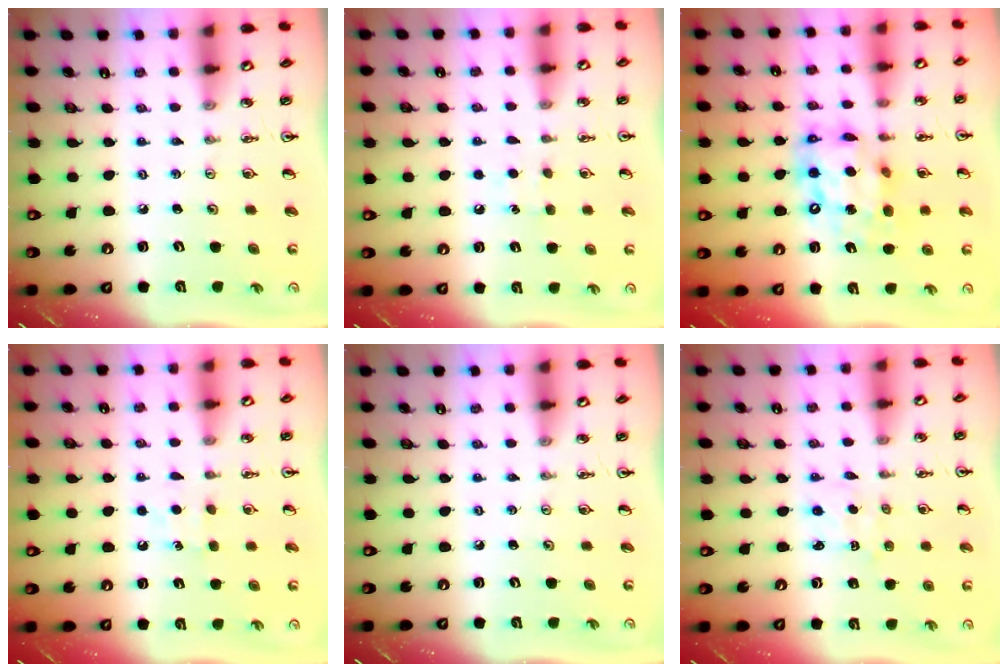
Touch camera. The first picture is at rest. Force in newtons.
{"total": 5.6, "press": 5.6, "slide": 0.6}
{"total": 14.0, "press": 14.0, "slide": 1.4}
{"total": 5.3, "press": 5.3, "slide": 0.6}
{"total": 0.0}
{"total": 1.8, "press": 1.7, "slide": 0.3}